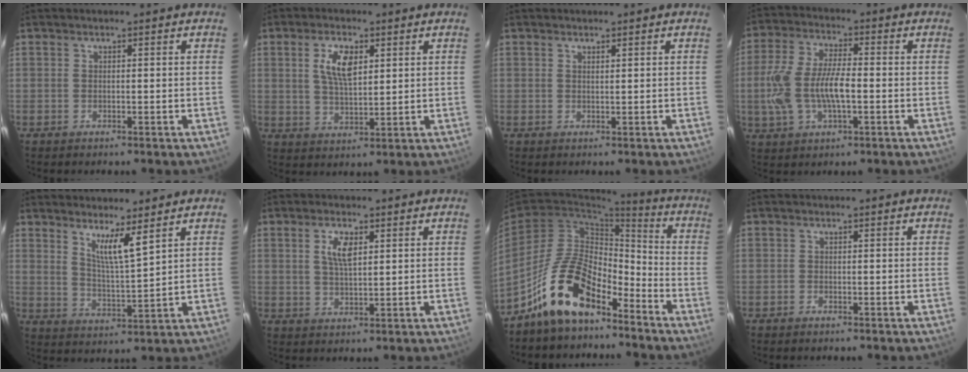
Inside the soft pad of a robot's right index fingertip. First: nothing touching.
{"total": 7.0, "force": [2.5, 3.2, 5.7], "torque": [-0.106, 0.006, 0.049]}
{"total": 0.6, "force": [0.6, 0.1, 0.3], "torque": [-0.005, -0.001, 0.010]}
{"total": 12.2, "force": [-1.8, 5.1, 11.0], "torque": [-0.234, 0.003, -0.033]}
{"total": 6.6, "force": [4.5, 0.2, 4.8], "torque": [-0.085, -0.012, 0.080]}
{"total": 4.7, "force": [1.7, 2.0, 3.9], "torque": [-0.073, 0.004, 0.033]}
{"total": 14.8, "force": [-10.3, 6.6, 8.4], "torque": [-0.163, 0.026, -0.184]}
{"total": 0.6, "force": [-0.5, 0.3, 0.1], "torque": [-0.003, 0.001, -0.011]}